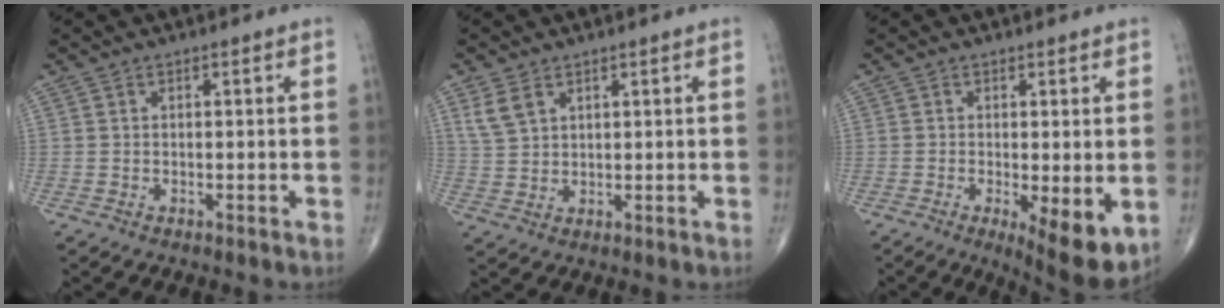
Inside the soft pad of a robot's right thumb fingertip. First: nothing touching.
{"total": 4.2, "force": [2.4, 2.6, 2.3], "torque": [-0.044, -0.006, 0.057]}
{"total": 8.7, "force": [-2.1, 2.7, 8.0], "torque": [-0.116, -0.024, -0.027]}